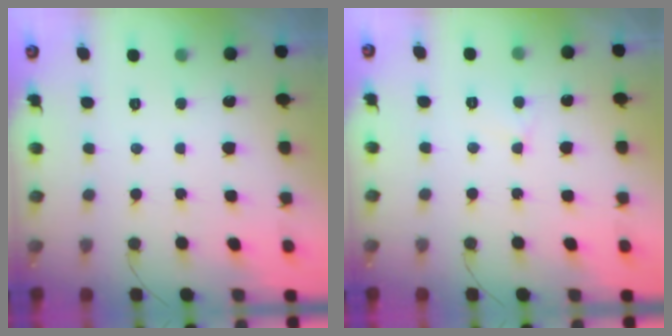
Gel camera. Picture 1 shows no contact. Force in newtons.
{"total": 5.0, "press": 5.0, "slide": 0.6}